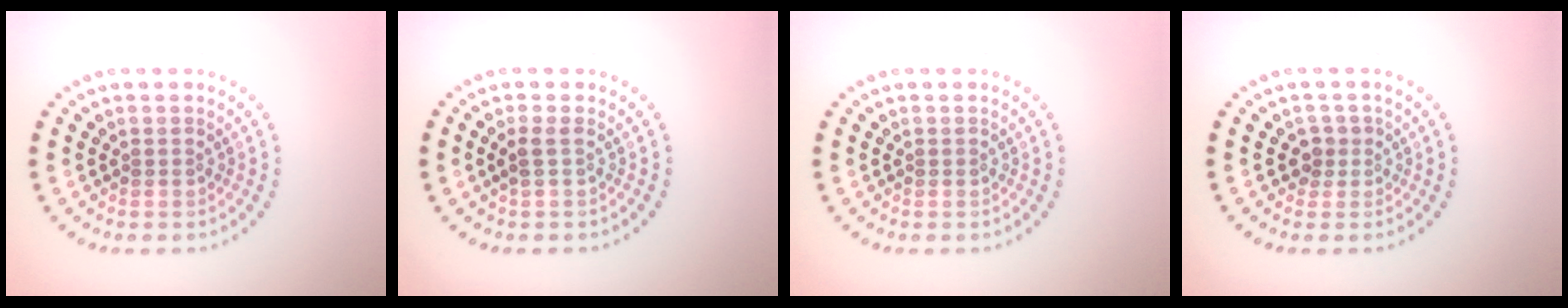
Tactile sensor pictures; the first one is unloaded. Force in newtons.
{"total": 1.2, "press": 1.0, "slide": 0.6}
{"total": 0.0}
{"total": 1.6, "press": 1.2, "slide": 1.0}